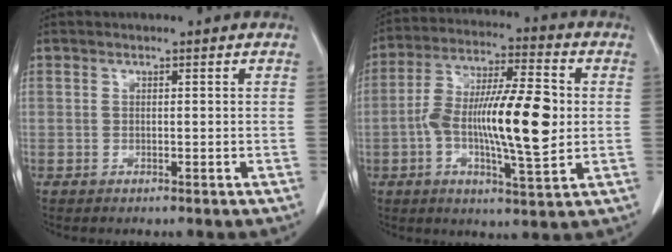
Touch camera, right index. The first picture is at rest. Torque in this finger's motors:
{"motor_torque": [0.86, -0.04, 0.54, 0.21]}